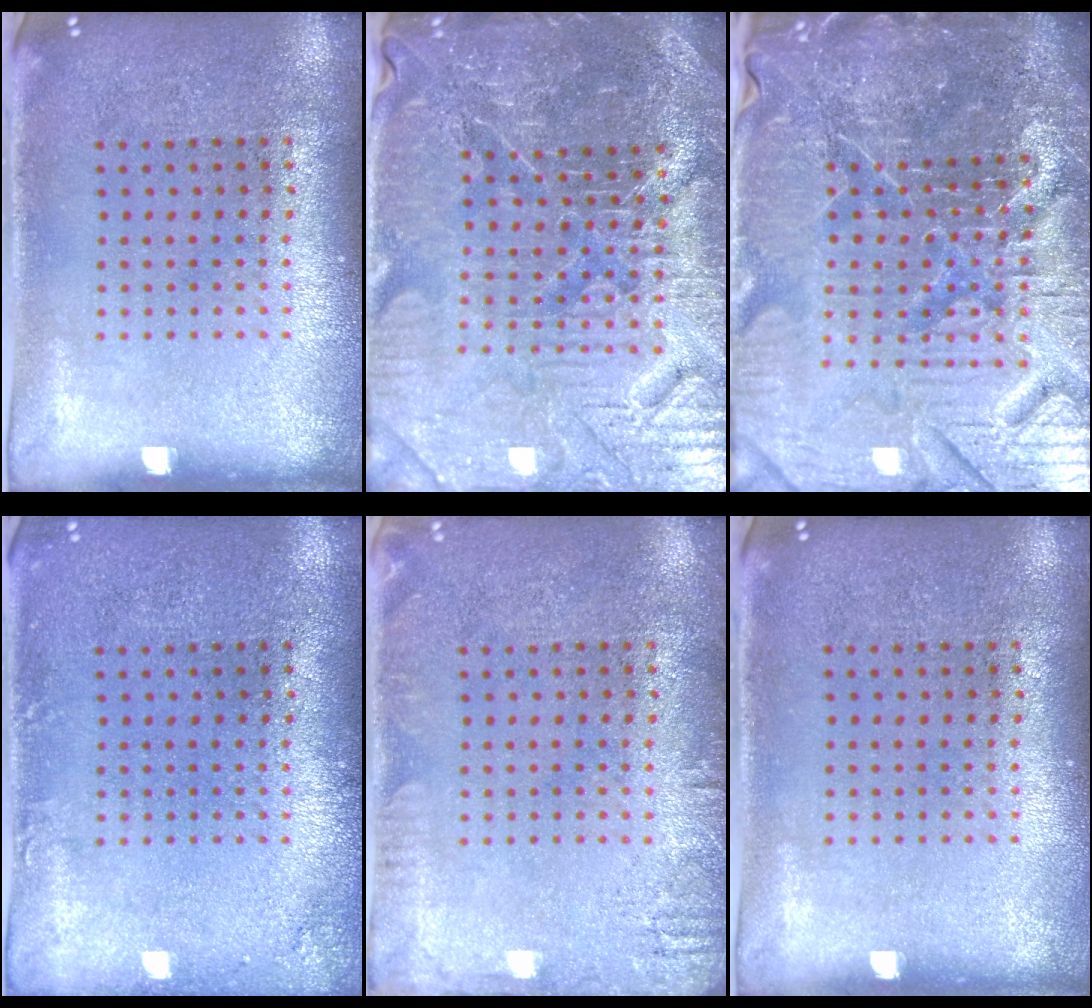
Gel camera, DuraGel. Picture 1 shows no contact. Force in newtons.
{"total": 5.4, "press": 5.1, "slide": 1.8}
{"total": 6.9, "press": 6.2, "slide": 3.0}
{"total": 1.1, "press": 1.1, "slide": 0.1}
{"total": 1.9, "press": 1.9, "slide": 0.3}
{"total": 0.0}